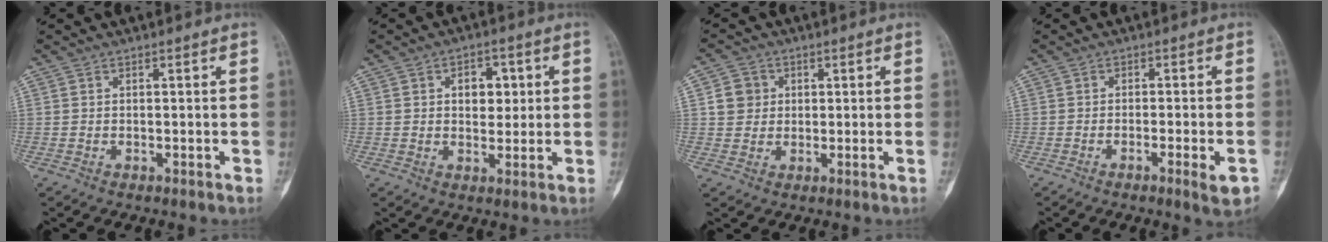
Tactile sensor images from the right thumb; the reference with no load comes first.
{"total": 5.9, "force": [1.4, 4.0, 4.1], "torque": [-0.025, -0.002, 0.018]}
{"total": 4.3, "force": [0.9, 3.9, 1.6], "torque": [-0.008, 0.003, 0.011]}
{"total": 4.5, "force": [-2.1, 0.6, 3.9], "torque": [-0.062, 0.001, -0.032]}